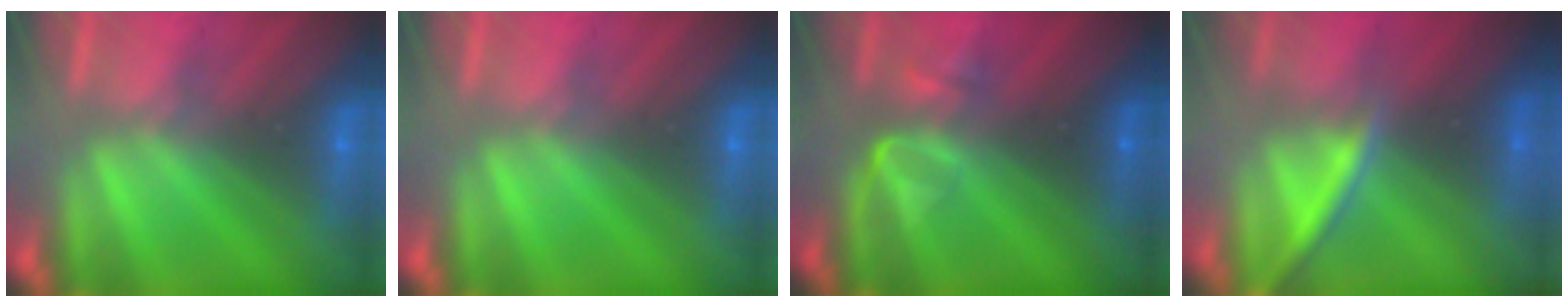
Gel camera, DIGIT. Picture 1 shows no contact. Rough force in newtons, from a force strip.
{"total": 0.0}
{"total": 3.2}
{"total": 2.3}